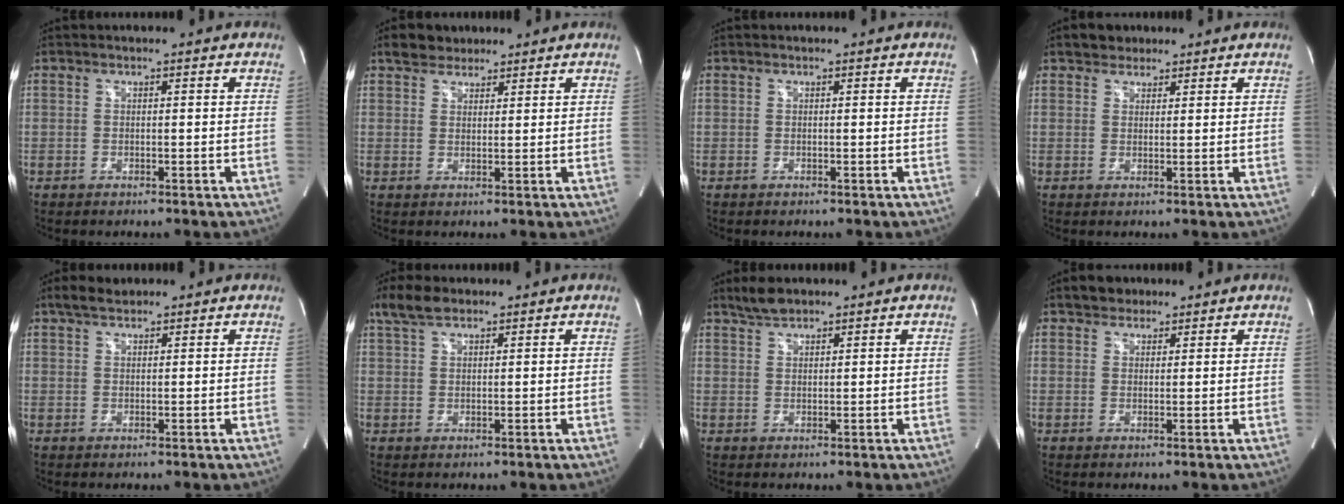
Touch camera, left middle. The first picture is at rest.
{"total": 3.8, "force": [2.9, 2.2, 0.8], "torque": [-0.019, 0.019, 0.052]}
{"total": 0.0}
{"total": 2.7, "force": [2.1, 1.8, 0.3], "torque": [-0.005, 0.014, 0.032]}
{"total": 2.8, "force": [2.3, 1.1, 1.3], "torque": [-0.030, 0.016, 0.041]}
{"total": 4.9, "force": [3.6, 1.8, 2.7], "torque": [-0.068, 0.020, 0.075]}
{"total": 3.2, "force": [2.8, 0.9, 1.2], "torque": [-0.032, 0.009, 0.055]}
{"total": 3.0, "force": [2.3, 1.9, 0.5], "torque": [-0.010, 0.014, 0.036]}